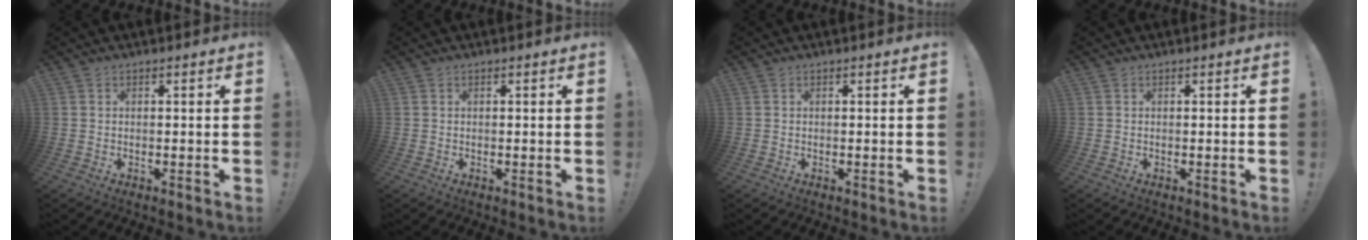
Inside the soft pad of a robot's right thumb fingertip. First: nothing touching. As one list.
[{"total": 0.0}, {"total": 0.0}, {"total": 0.0}]